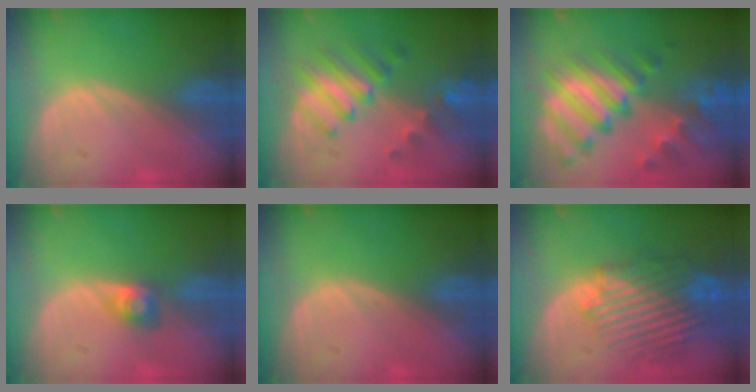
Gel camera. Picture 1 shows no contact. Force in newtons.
{"total": 7.4, "press": 6.8, "slide": 3.0}
{"total": 11.5, "press": 9.8, "slide": 6.0}
{"total": 2.7, "press": 2.5, "slide": 1.0}
{"total": 0.0}
{"total": 10.4, "press": 9.3, "slide": 4.6}